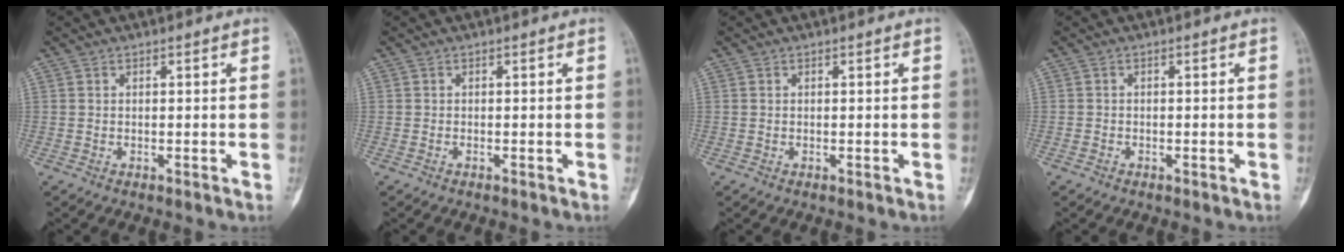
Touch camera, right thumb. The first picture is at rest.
{"total": 0.0}
{"total": 0.0}
{"total": 0.7, "force": [-0.5, 0.5, 0.0], "torque": [0.000, 0.003, -0.014]}